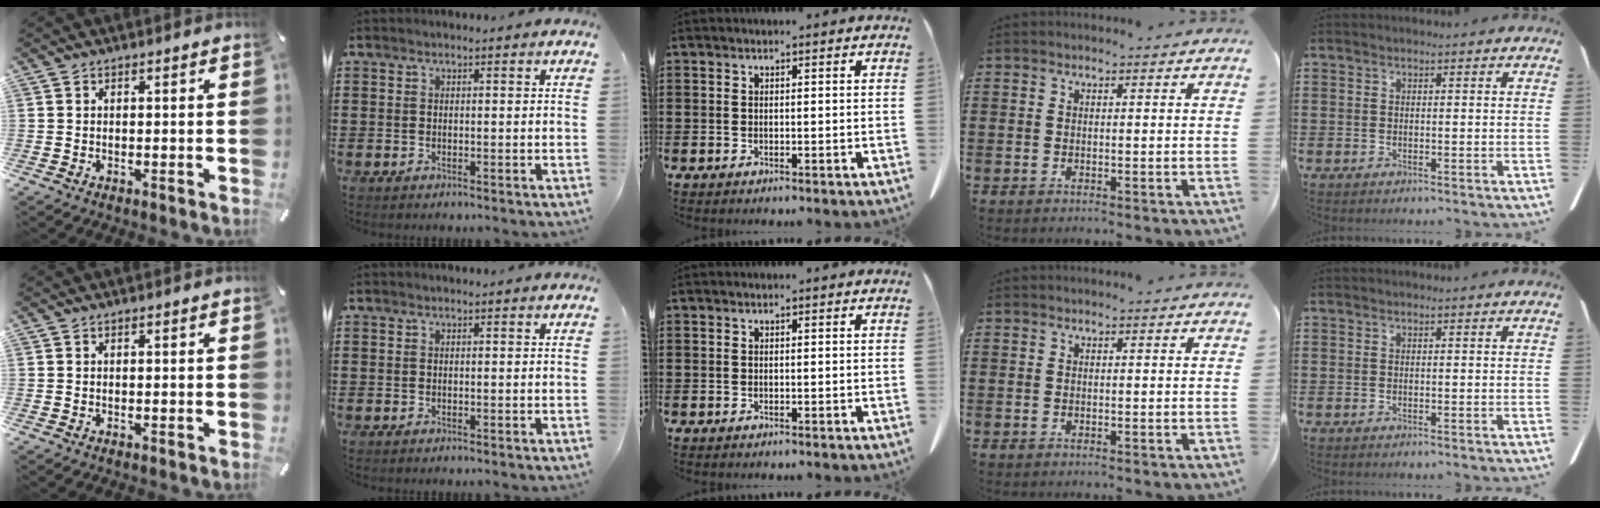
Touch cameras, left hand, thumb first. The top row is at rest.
{}